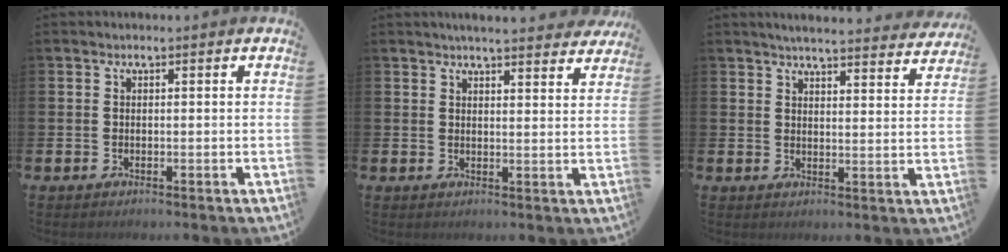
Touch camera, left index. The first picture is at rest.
{"total": 4.0, "force": [3.9, 0.0, 0.6], "torque": [-0.008, -0.023, 0.069]}
{"total": 4.6, "force": [4.5, 0.2, 1.0], "torque": [-0.020, -0.033, 0.076]}